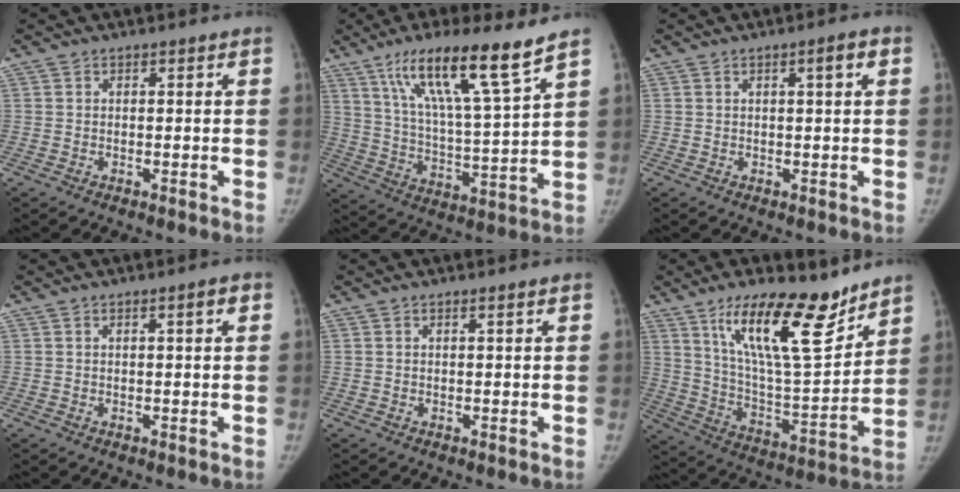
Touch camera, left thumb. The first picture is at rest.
{"total": 17.3, "force": [11.2, 1.4, 13.1], "torque": [-0.217, -0.053, 0.197]}
{"total": 2.6, "force": [0.8, 0.2, 2.4], "torque": [-0.034, 0.002, 0.011]}
{"total": 1.8, "force": [0.6, 0.2, 1.7], "torque": [-0.023, 0.001, 0.009]}
{"total": 0.6, "force": [0.3, -0.1, 0.5], "torque": [-0.011, 0.000, 0.007]}
{"total": 20.1, "force": [13.1, 6.0, 14.0], "torque": [-0.198, -0.081, 0.230]}